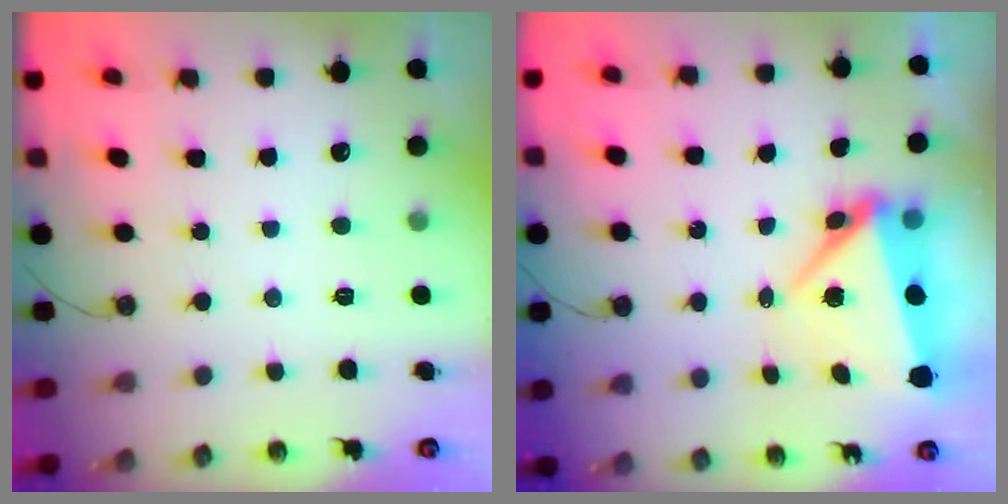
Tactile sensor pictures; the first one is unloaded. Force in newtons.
{"total": 10.5, "press": 6.9, "slide": 7.9}